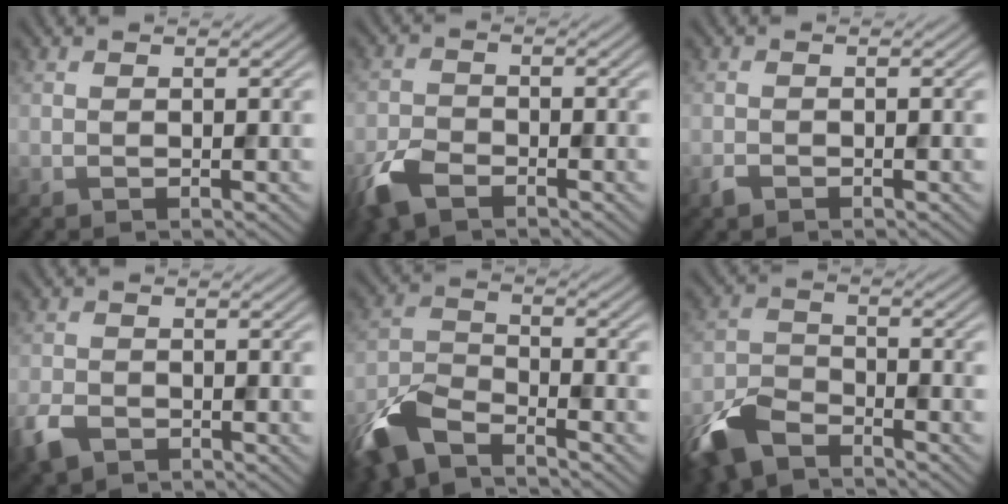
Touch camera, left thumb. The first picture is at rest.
{"total": 5.0, "force": [-3.4, 2.4, 2.8], "torque": [-0.065, -0.009, -0.078]}
{"total": 1.1, "force": [-0.8, 0.5, 0.4], "torque": [-0.010, -0.002, -0.018]}
{"total": 3.7, "force": [-2.4, 2.2, 1.8], "torque": [-0.047, -0.010, -0.057]}
{"total": 8.6, "force": [-6.5, 3.2, 4.8], "torque": [-0.106, -0.015, -0.147]}
{"total": 8.0, "force": [-5.9, 3.4, 4.1], "torque": [-0.089, -0.012, -0.137]}